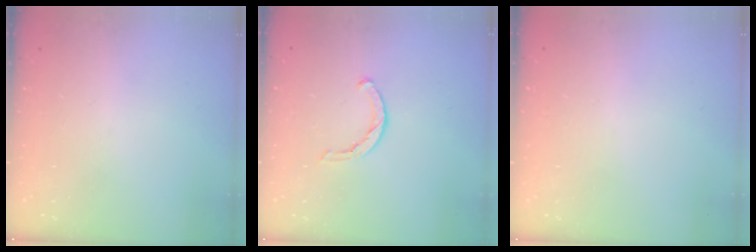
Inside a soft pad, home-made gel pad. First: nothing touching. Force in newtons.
{"total": 3.6, "press": 3.5, "slide": 0.8}
{"total": 2.5, "press": 2.5, "slide": 0.2}